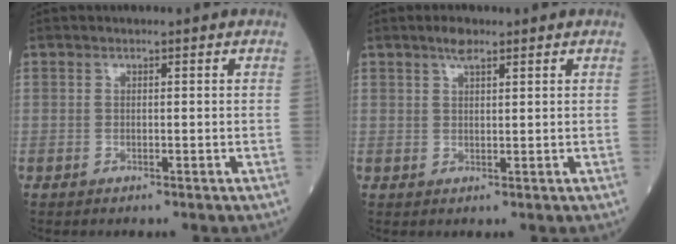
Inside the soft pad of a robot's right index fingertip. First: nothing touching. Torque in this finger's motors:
{"motor_torque": [-0.05, -0.15, 0.10, 0.03]}